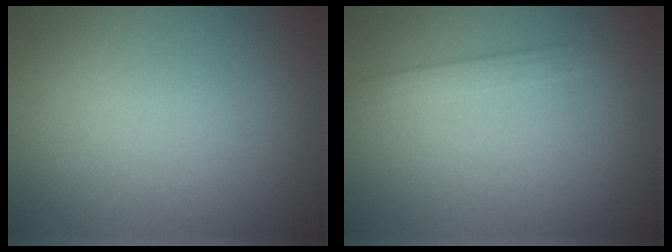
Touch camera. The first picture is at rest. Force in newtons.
{"total": 1.6, "press": 1.6, "slide": 0.1}